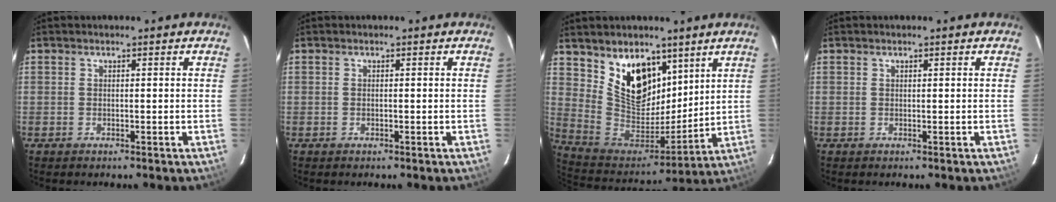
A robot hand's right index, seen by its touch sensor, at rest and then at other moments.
{"total": 0.0}
{"total": 15.9, "force": [9.6, 9.7, 8.1], "torque": [-0.158, -0.002, 0.195]}
{"total": 0.0}